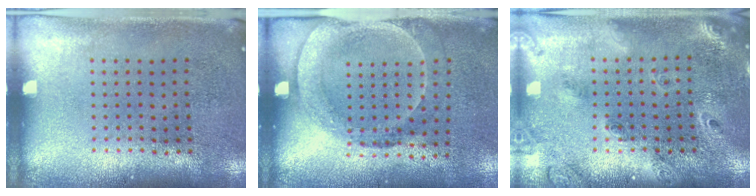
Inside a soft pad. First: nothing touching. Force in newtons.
{"total": 1.6, "press": 1.2, "slide": 1.1}
{"total": 1.8, "press": 1.7, "slide": 0.6}